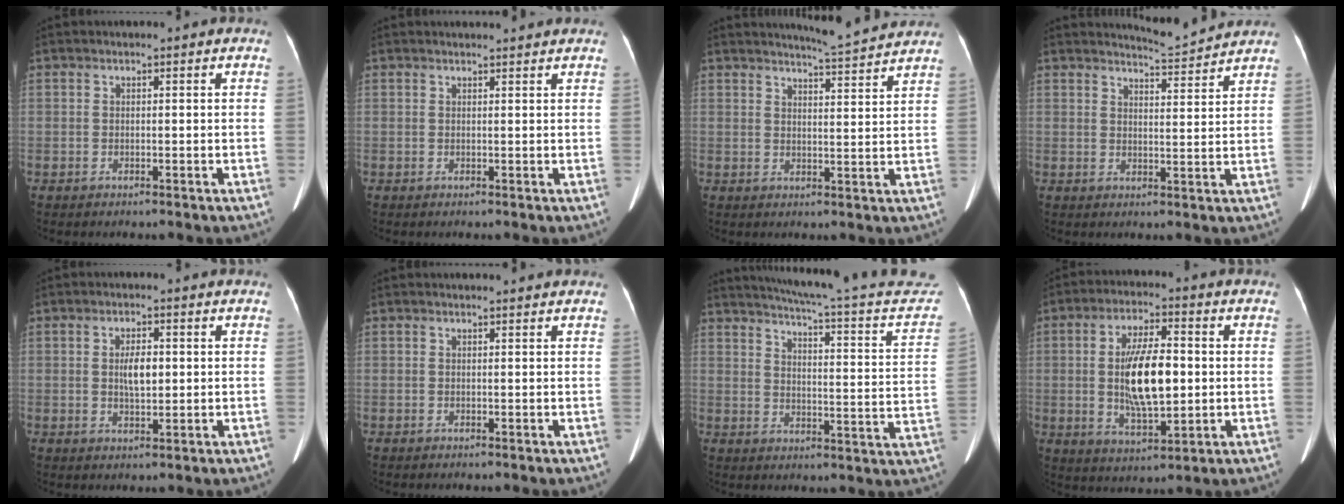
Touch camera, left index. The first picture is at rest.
{"total": 4.1, "force": [4.0, 0.2, 1.0], "torque": [-0.014, 0.019, 0.046]}
{"total": 6.9, "force": [6.8, -1.0, 1.3], "torque": [-0.035, -0.004, 0.090]}
{"total": 5.1, "force": [5.0, -0.8, -0.2], "torque": [-0.012, -0.014, 0.074]}
{"total": 3.6, "force": [0.4, 1.4, 3.3], "torque": [-0.062, 0.005, 0.009]}
{"total": 2.3, "force": [2.3, 0.1, 0.5], "torque": [-0.009, 0.011, 0.025]}
{"total": 26.2, "force": [23.9, 1.8, 10.6], "torque": [-0.153, -0.084, 0.274]}
{"total": 11.5, "force": [0.0, 3.6, 10.9], "torque": [-0.208, 0.001, 0.003]}